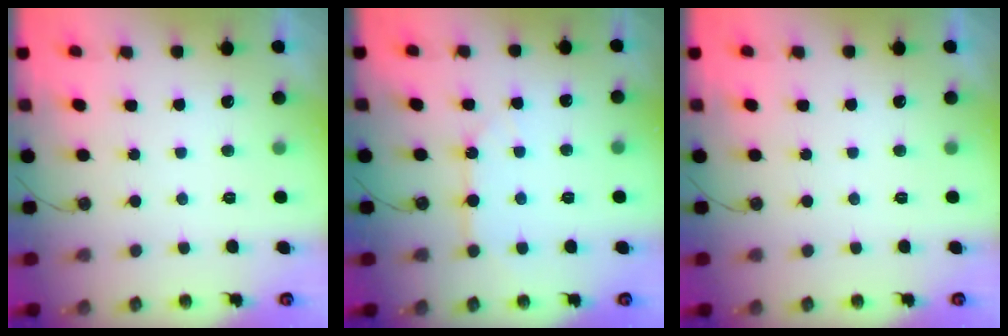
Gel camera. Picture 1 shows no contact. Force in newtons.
{"total": 6.7, "press": 6.7, "slide": 0.7}
{"total": 0.0}